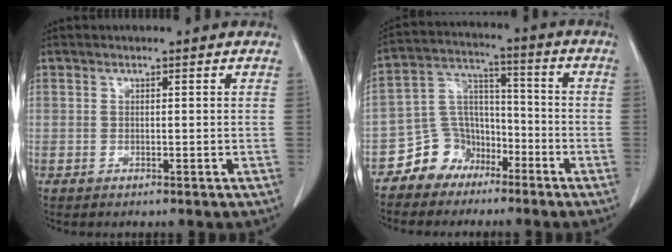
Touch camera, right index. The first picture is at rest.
{"total": 8.5, "force": [-5.7, 6.3, 1.0], "torque": [-0.017, 0.041, -0.099]}